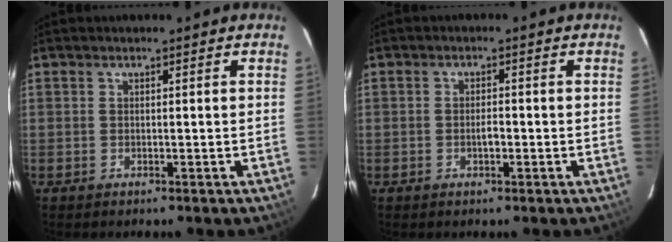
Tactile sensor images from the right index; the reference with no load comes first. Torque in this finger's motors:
{"motor_torque": [0.04, 0.08, 0.07, 0.05]}